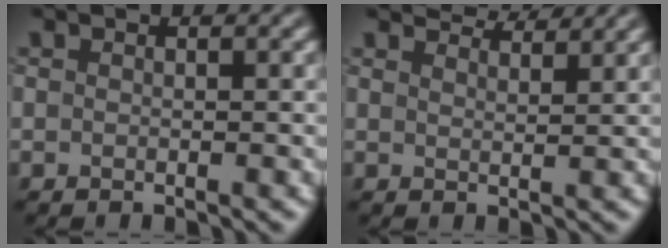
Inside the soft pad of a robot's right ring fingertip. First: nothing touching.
{"total": 3.9, "force": [3.7, 0.4, 1.0], "torque": [-0.013, 0.004, 0.049]}